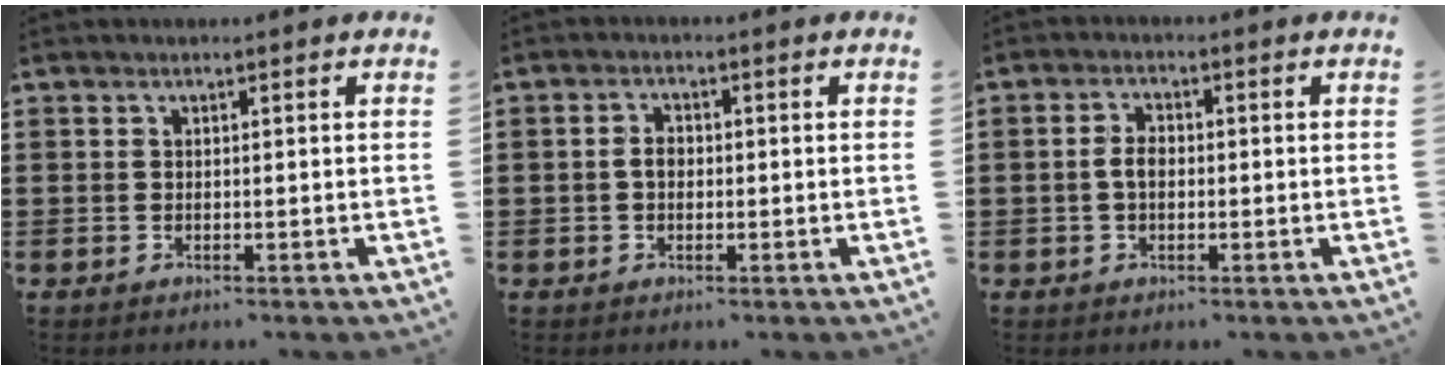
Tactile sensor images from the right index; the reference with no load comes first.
{"total": 2.1, "force": [-0.2, 1.4, 1.6], "torque": [-0.031, 0.005, -0.004]}
{"total": 2.8, "force": [-0.2, 1.6, 2.3], "torque": [-0.052, 0.002, -0.007]}